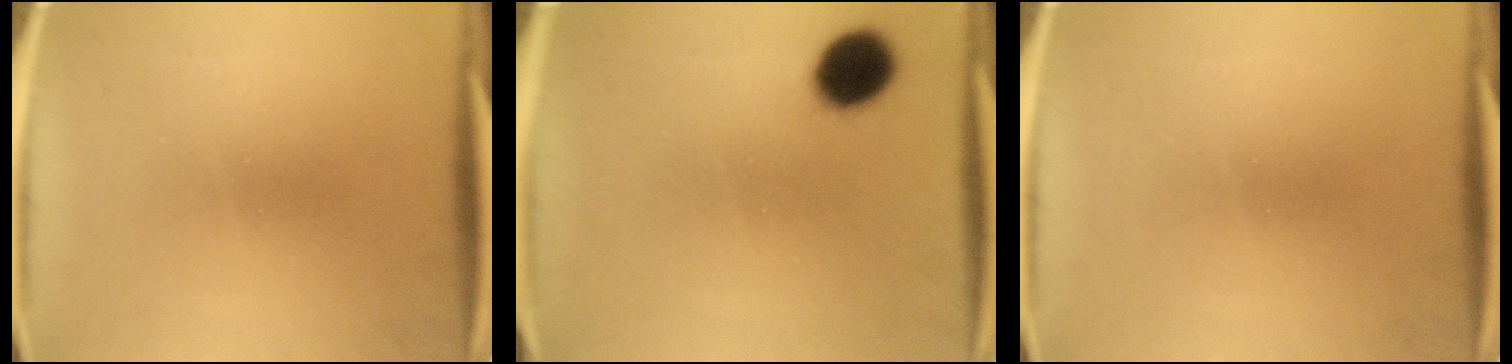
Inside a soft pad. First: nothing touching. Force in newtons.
{"total": 9.1}
{"total": 0.0}